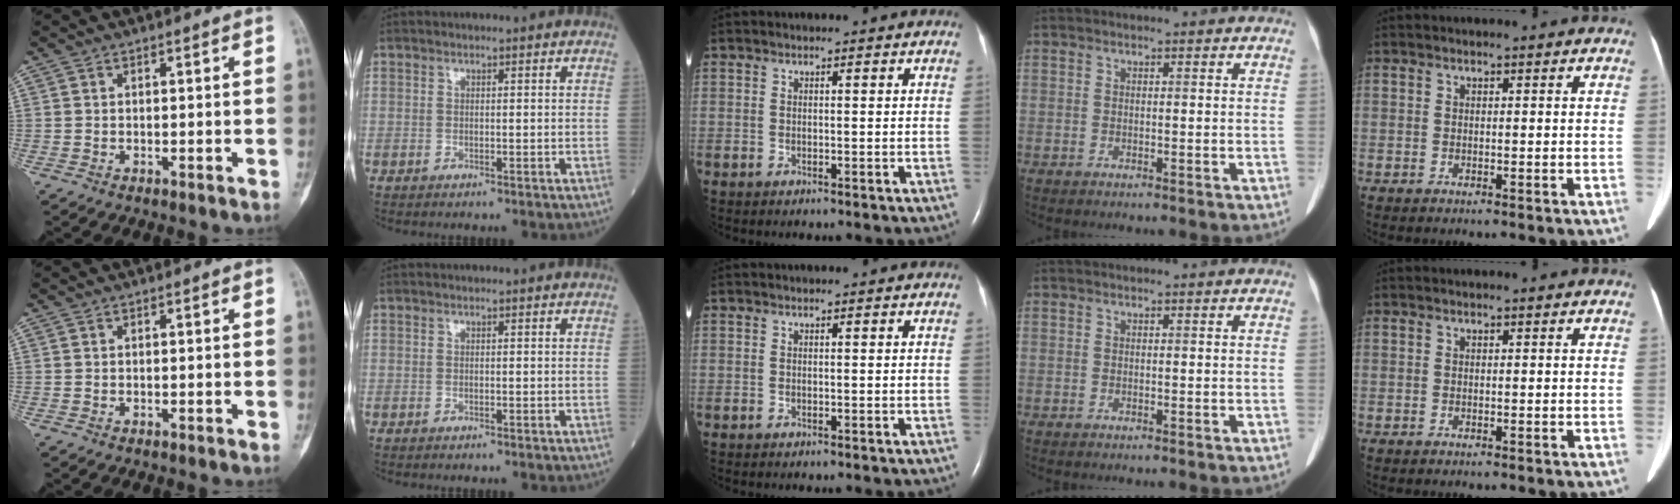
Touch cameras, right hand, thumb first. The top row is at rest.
{}